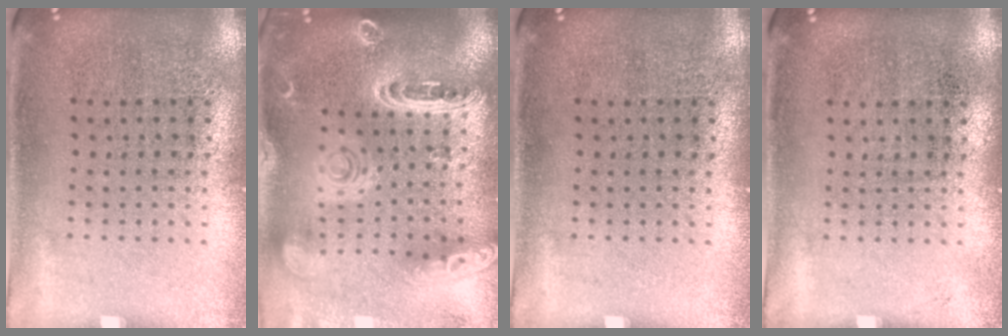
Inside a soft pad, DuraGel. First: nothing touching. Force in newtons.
{"total": 2.3, "press": 2.1, "slide": 0.9}
{"total": 0.0}
{"total": 0.0}